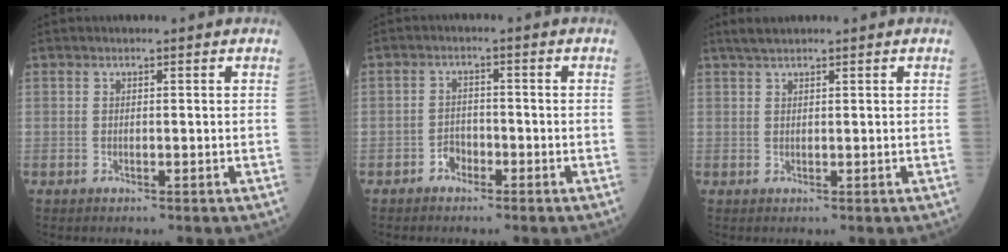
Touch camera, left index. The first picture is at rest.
{"total": 2.1, "force": [-1.5, 1.3, 0.7], "torque": [-0.010, 0.005, -0.030]}
{"total": 2.0, "force": [1.8, 0.2, 0.9], "torque": [-0.021, 0.012, 0.035]}